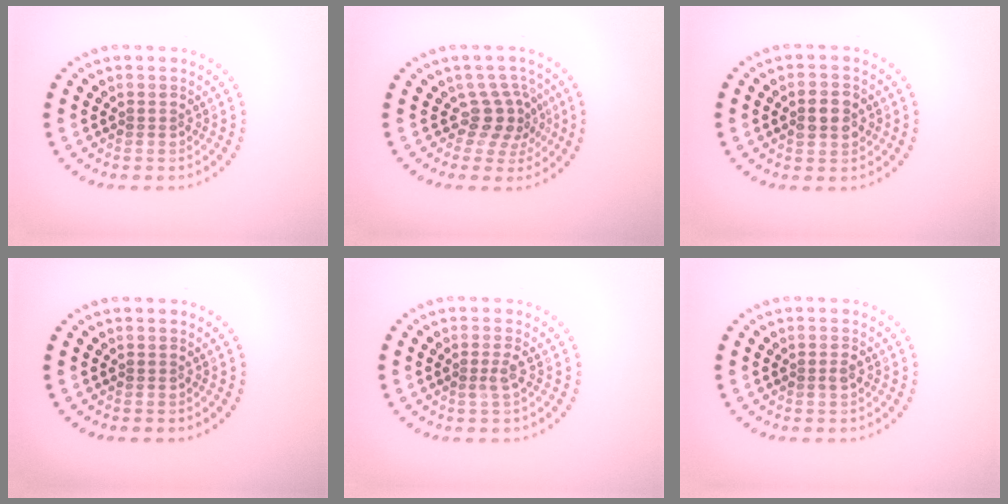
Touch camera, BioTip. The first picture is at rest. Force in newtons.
{"total": 2.9, "press": 2.2, "slide": 1.9}
{"total": 2.8, "press": 2.8, "slide": 0.2}
{"total": 0.0}
{"total": 1.2, "press": 1.0, "slide": 0.7}
{"total": 0.9, "press": 0.9, "slide": 0.0}